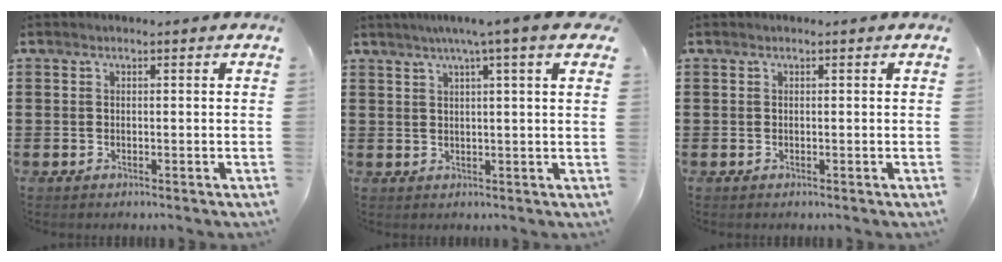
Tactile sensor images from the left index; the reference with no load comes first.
{"total": 5.4, "force": [3.1, -0.2, 4.4], "torque": [-0.093, 0.000, 0.051]}
{"total": 0.0}